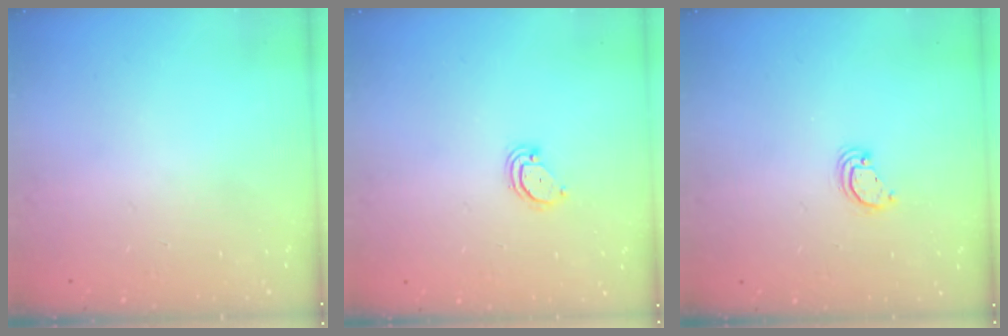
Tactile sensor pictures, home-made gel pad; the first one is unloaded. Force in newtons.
{"total": 3.0, "press": 3.0, "slide": 0.2}
{"total": 3.5, "press": 3.5, "slide": 0.3}